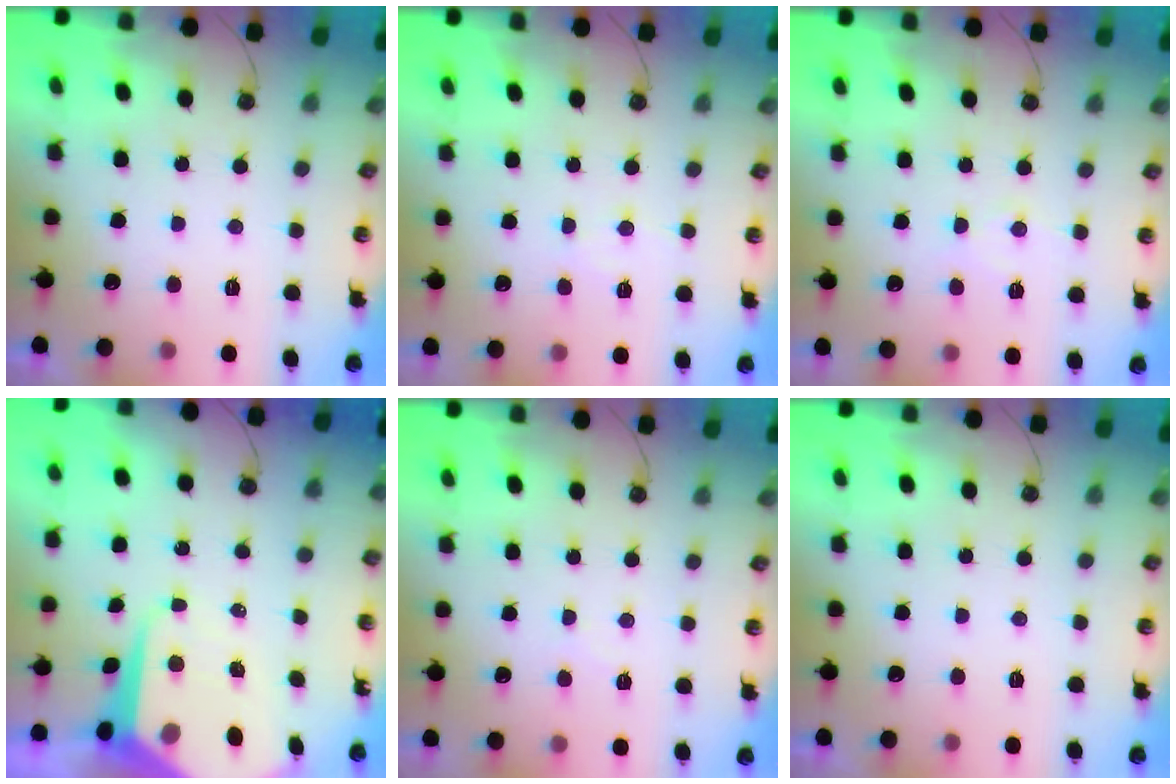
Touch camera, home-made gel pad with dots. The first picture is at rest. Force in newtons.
{"total": 5.0, "press": 5.0, "slide": 0.4}
{"total": 6.2, "press": 6.2, "slide": 0.6}
{"total": 12.7, "press": 12.6, "slide": 1.0}
{"total": 3.6, "press": 3.6, "slide": 0.6}
{"total": 0.0}